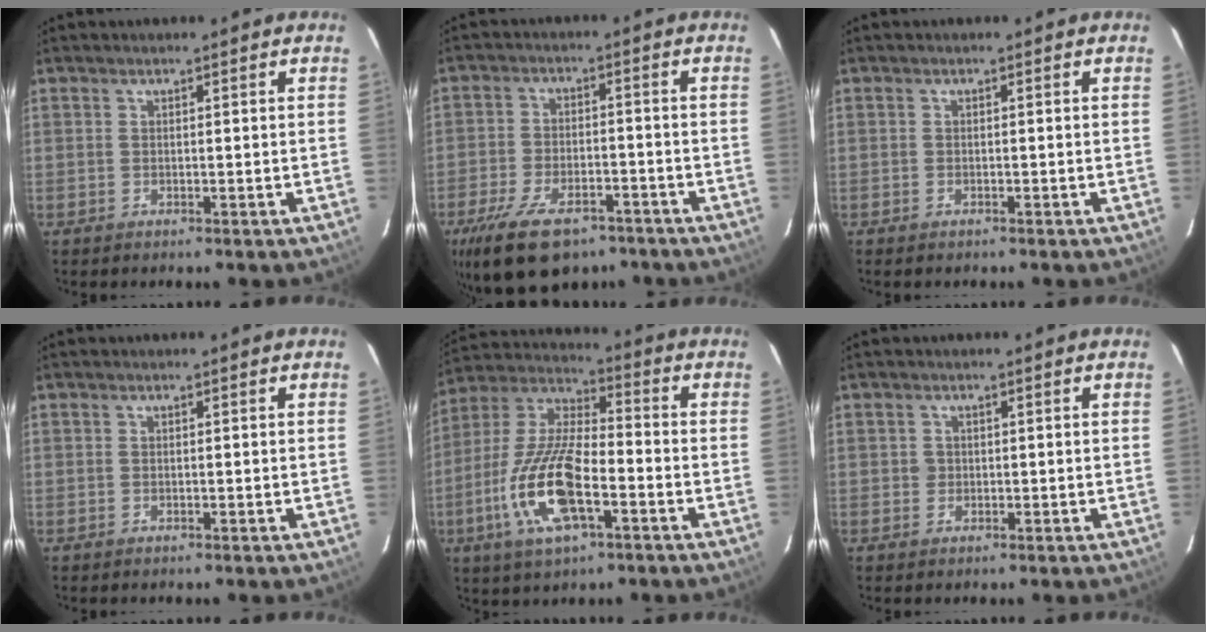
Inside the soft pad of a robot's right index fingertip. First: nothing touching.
{"total": 16.3, "force": [-10.8, 7.8, 9.4], "torque": [-0.210, -0.024, -0.177]}
{"total": 0.8, "force": [-0.6, 0.4, 0.2], "torque": [-0.006, 0.000, -0.013]}
{"total": 0.0}
{"total": 17.2, "force": [-6.2, 6.2, 14.8], "torque": [-0.313, -0.011, -0.122]}
{"total": 1.3, "force": [0.0, 1.3, 0.0], "torque": [0.007, 0.002, 0.000]}